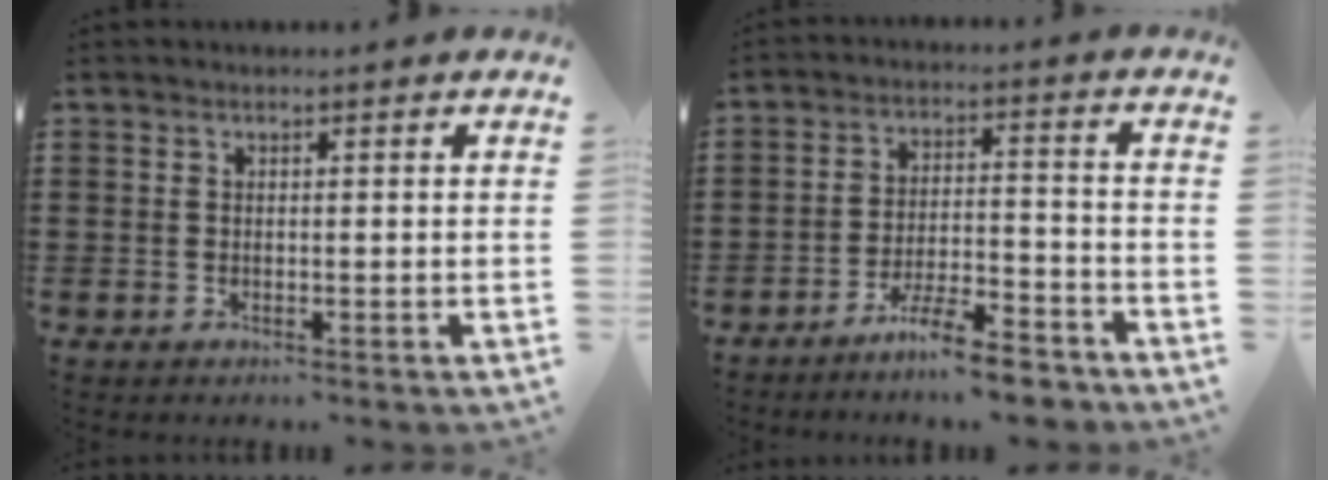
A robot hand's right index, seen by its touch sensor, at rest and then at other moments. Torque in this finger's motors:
{"motor_torque": [2.14, 0.00, 0.46, 0.09]}